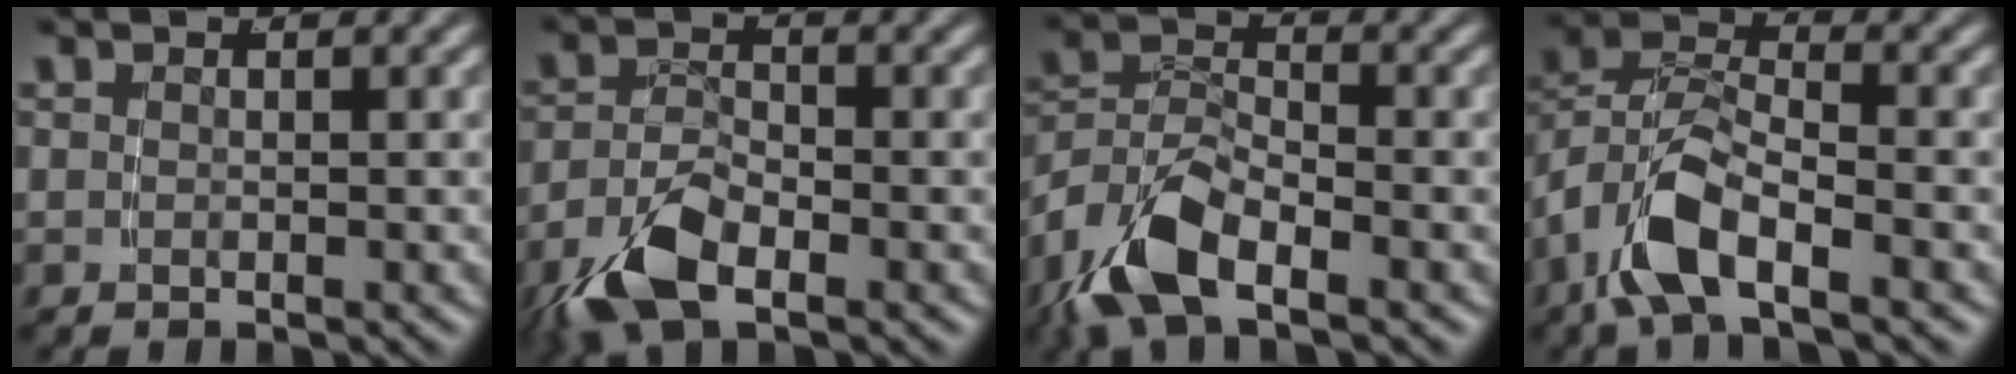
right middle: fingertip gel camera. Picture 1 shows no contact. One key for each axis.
{"total": 5.2, "fx": -2.8, "fy": 2.4, "fz": 3.6, "tx": -0.068, "ty": -0.010, "tz": -0.046}
{"total": 7.2, "fx": -3.4, "fy": 4.6, "fz": 4.3, "tx": -0.100, "ty": -0.025, "tz": -0.059}
{"total": 5.2, "fx": -1.7, "fy": 3.1, "fz": 3.9, "tx": -0.093, "ty": -0.016, "tz": -0.030}